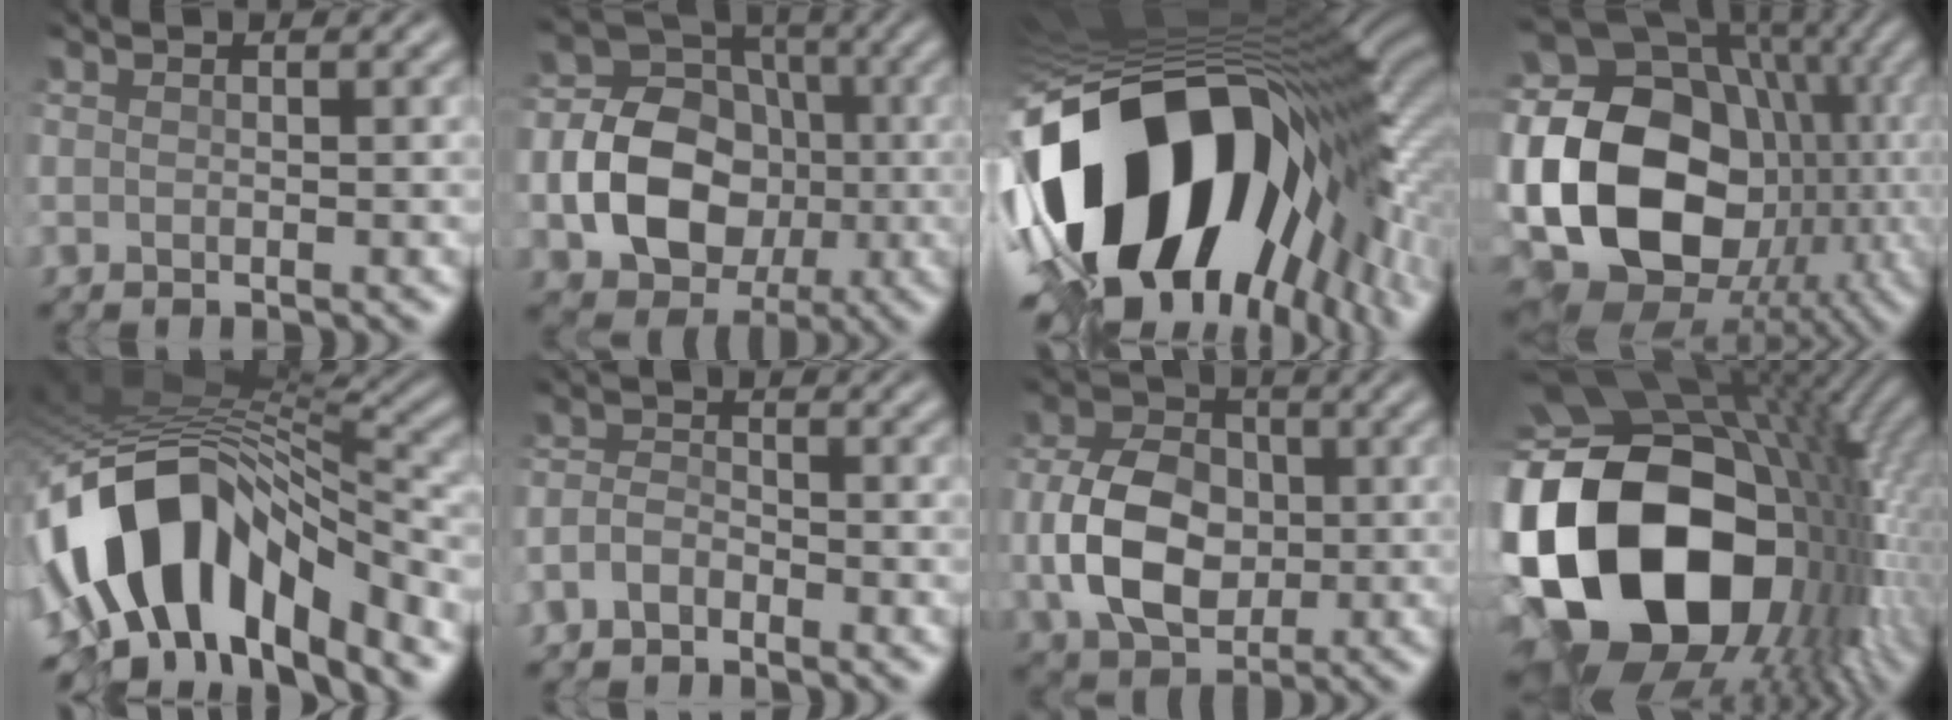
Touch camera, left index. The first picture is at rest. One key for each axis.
{"total": 11.2, "fx": -1.7, "fy": 9.1, "fz": 6.3, "tx": -0.121, "ty": -0.002, "tz": -0.041}
{"total": 19.7, "fx": -4.8, "fy": 11.6, "fz": 15.2, "tx": -0.288, "ty": -0.056, "tz": -0.062}
{"total": 21.4, "fx": -1.8, "fy": 16.6, "fz": 13.4, "tx": -0.259, "ty": -0.011, "tz": -0.035}
{"total": 13.1, "fx": -5.5, "fy": 7.0, "fz": 9.6, "tx": -0.166, "ty": 0.017, "tz": -0.103}
{"total": 2.1, "fx": -1.6, "fy": 0.9, "fz": 0.9, "tx": -0.023, "ty": 0.008, "tz": -0.042}
{"total": 7.7, "fx": -0.8, "fy": 5.5, "fz": 5.3, "tx": -0.115, "ty": 0.006, "tz": -0.018}
{"total": 22.1, "fx": -2.6, "fy": 16.5, "fz": 14.5, "tx": -0.332, "ty": -0.034, "tz": -0.021}